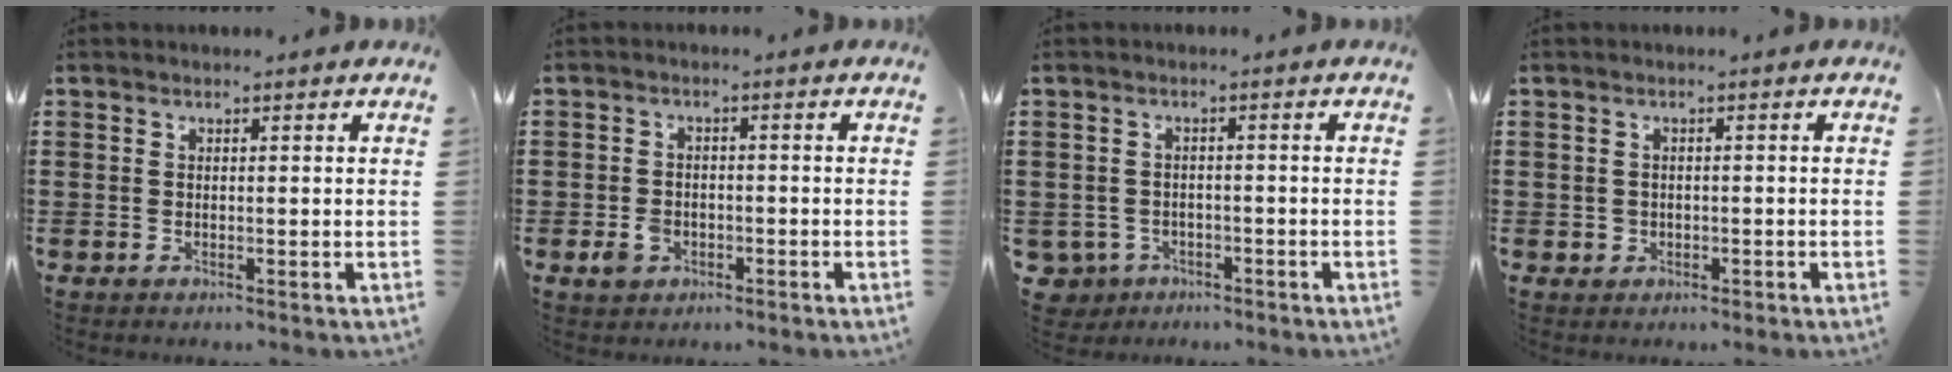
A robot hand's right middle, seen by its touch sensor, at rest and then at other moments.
{"total": 3.1, "force": [-1.3, 2.1, 1.8], "torque": [-0.047, -0.003, -0.028]}
{"total": 2.2, "force": [-1.7, 1.3, 0.1], "torque": [-0.017, 0.000, -0.042]}
{"total": 1.1, "force": [-0.2, 1.0, 0.1], "torque": [-0.006, 0.006, -0.008]}